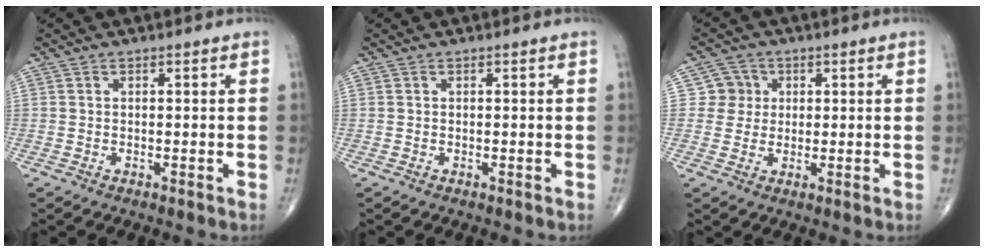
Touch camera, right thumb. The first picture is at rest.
{"total": 0.0}
{"total": 4.3, "force": [0.9, 4.2, 0.3], "torque": [0.027, 0.004, 0.007]}